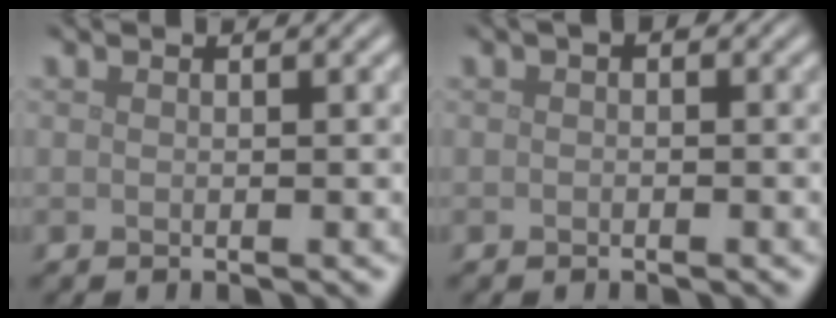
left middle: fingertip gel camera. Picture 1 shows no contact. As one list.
[{"total": 0.7, "force": [0.0, 0.4, 0.6], "torque": [-0.007, 0.000, -0.002]}]